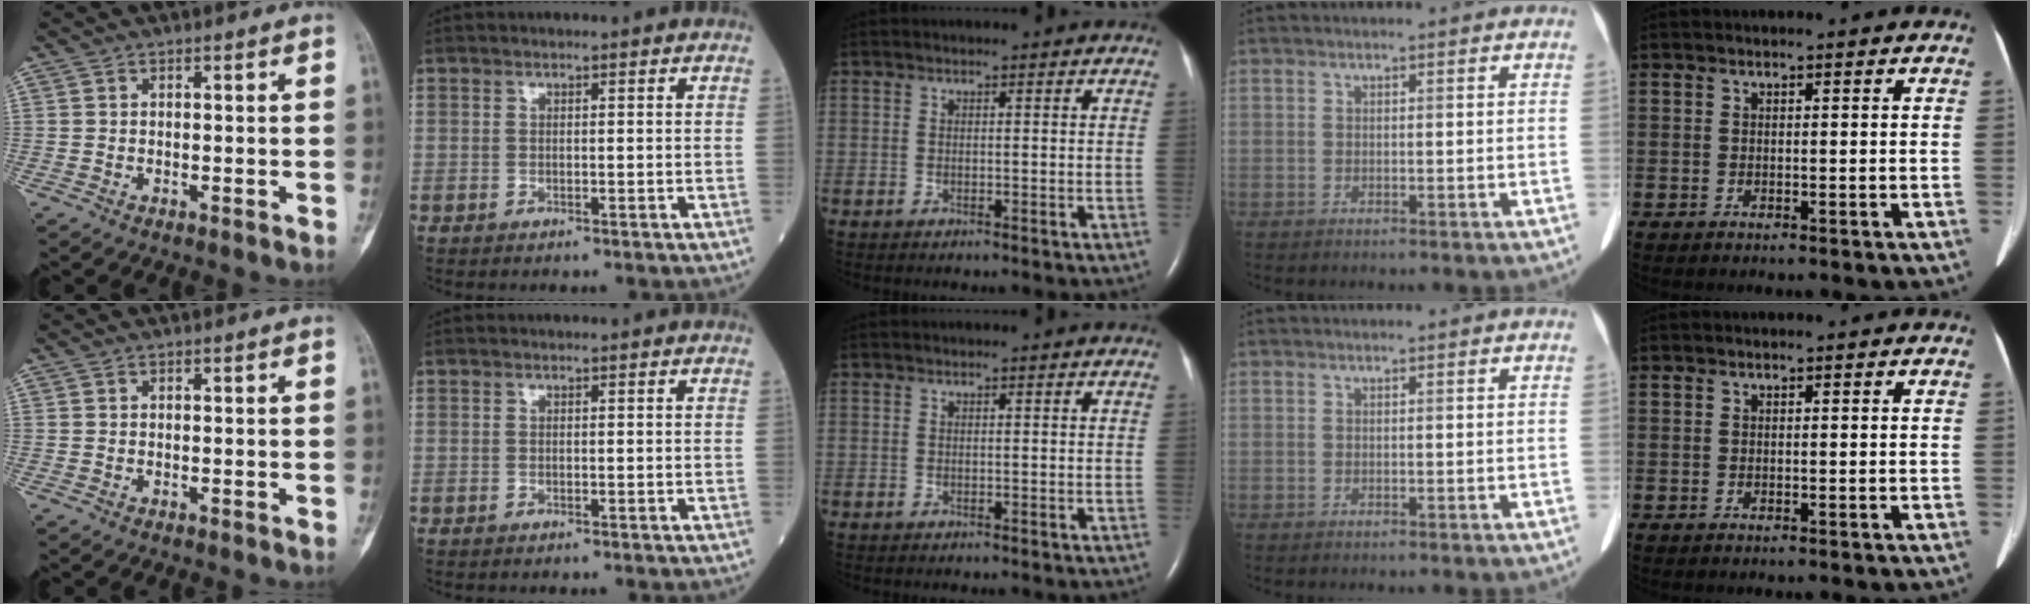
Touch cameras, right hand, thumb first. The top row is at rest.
{}